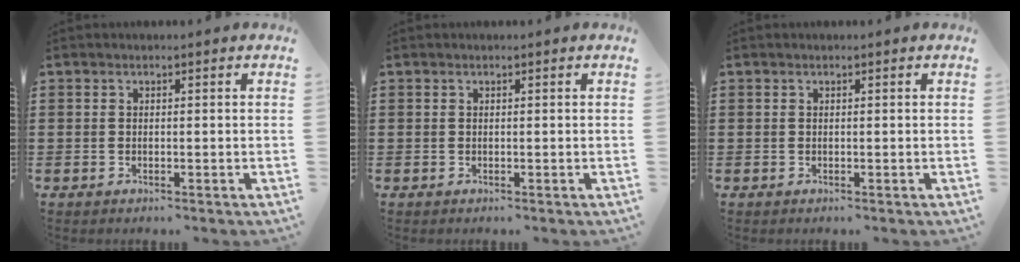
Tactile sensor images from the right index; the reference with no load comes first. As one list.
[{"total": 0.0}, {"total": 0.0}]